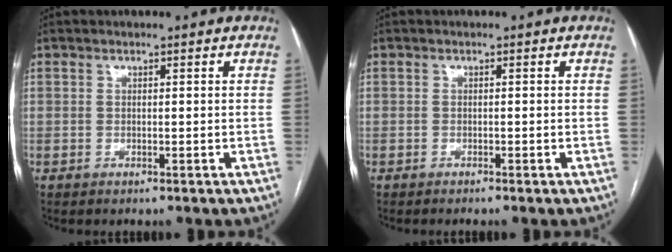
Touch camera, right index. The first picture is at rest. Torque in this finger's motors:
{"motor_torque": [-0.07, -0.20, -0.02, 0.01]}